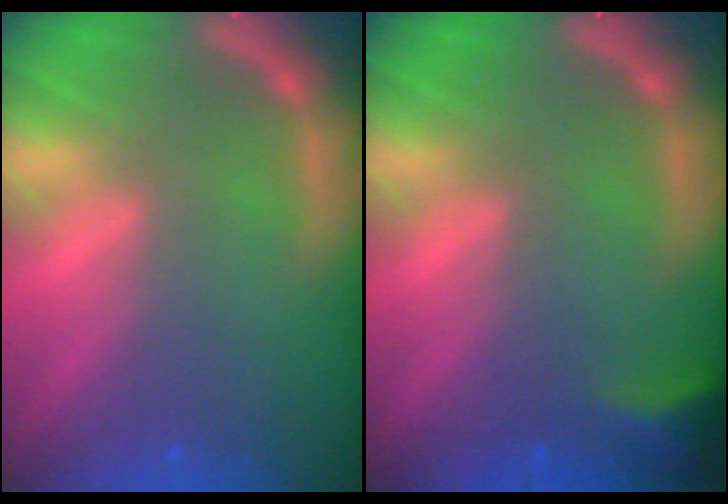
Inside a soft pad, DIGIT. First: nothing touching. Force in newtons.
{"total": 2.9}